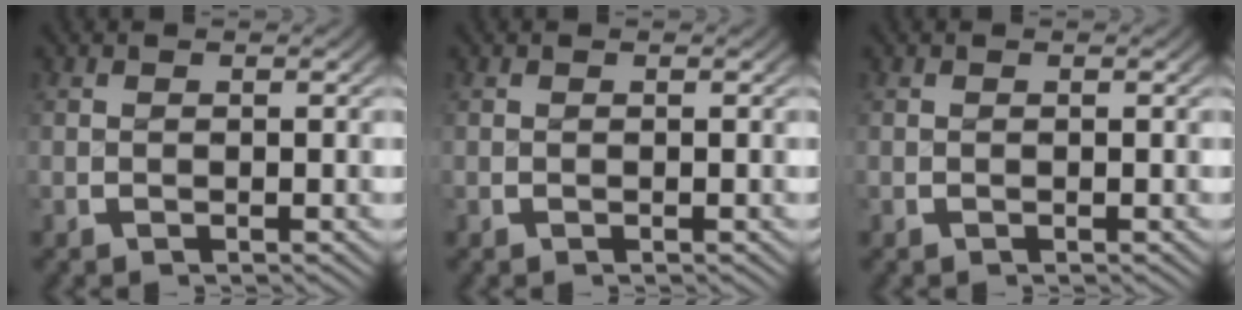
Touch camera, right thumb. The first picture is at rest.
{"total": 0.0}
{"total": 0.0}